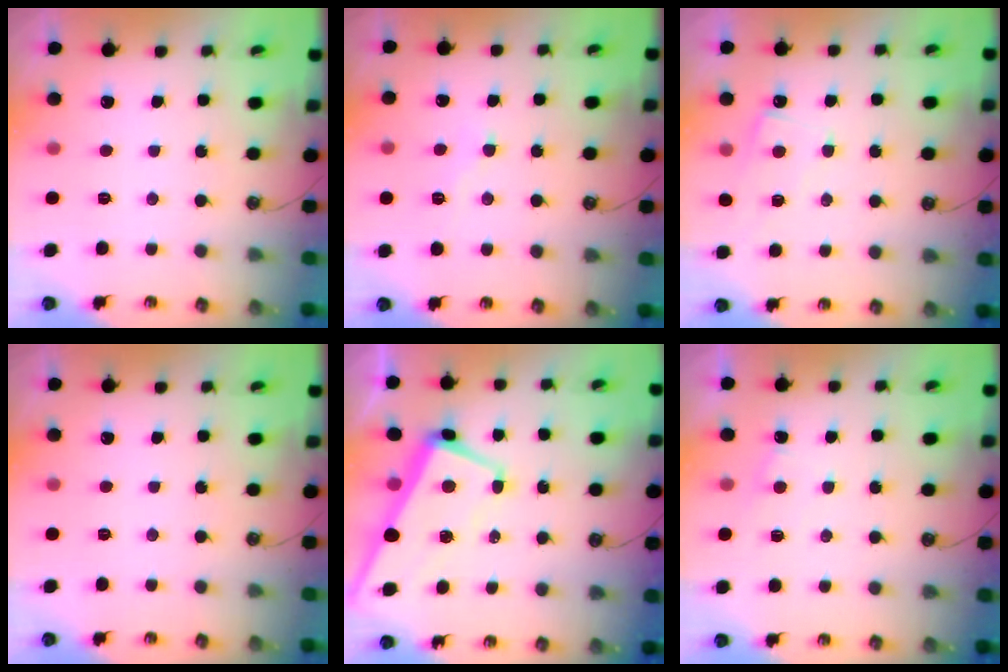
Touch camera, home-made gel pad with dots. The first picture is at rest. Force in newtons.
{"total": 3.7, "press": 3.6, "slide": 0.3}
{"total": 1.6, "press": 1.5, "slide": 0.5}
{"total": 0.0}
{"total": 0.8, "press": 0.2, "slide": 0.8}
{"total": 1.0, "press": 0.9, "slide": 0.4}